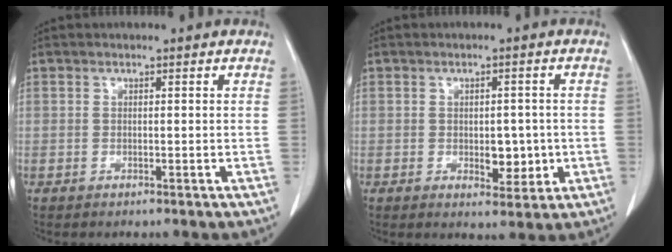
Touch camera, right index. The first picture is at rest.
{"total": 4.7, "force": [-0.8, 2.6, 3.9], "torque": [-0.041, -0.001, -0.003]}